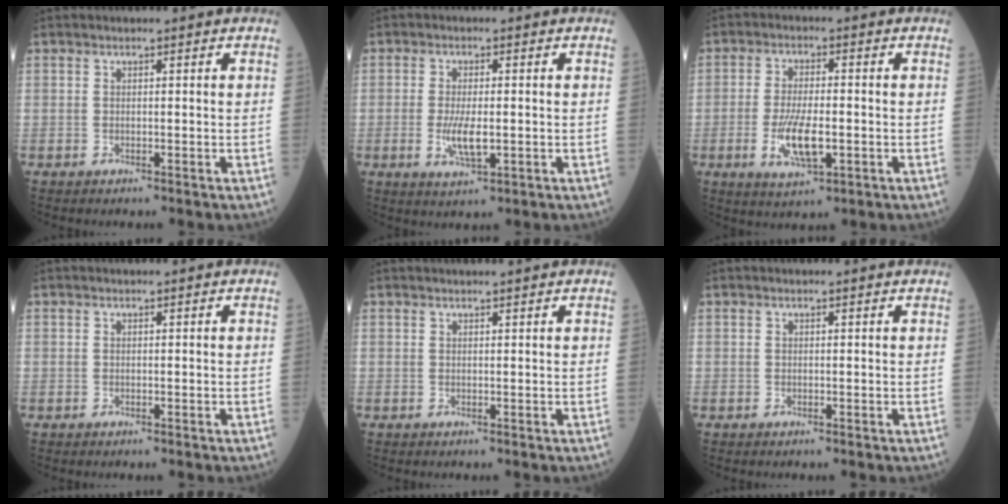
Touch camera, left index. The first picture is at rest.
{"total": 4.7, "force": [-0.9, 1.4, 4.4], "torque": [-0.095, -0.009, -0.013]}
{"total": 7.3, "force": [-2.0, 2.2, 6.6], "torque": [-0.135, -0.011, -0.033]}
{"total": 0.0}
{"total": 2.5, "force": [2.3, -0.3, 0.9], "torque": [-0.007, 0.013, 0.033]}
{"total": 1.0, "force": [-0.8, -0.3, -0.5], "torque": [0.003, -0.002, -0.014]}